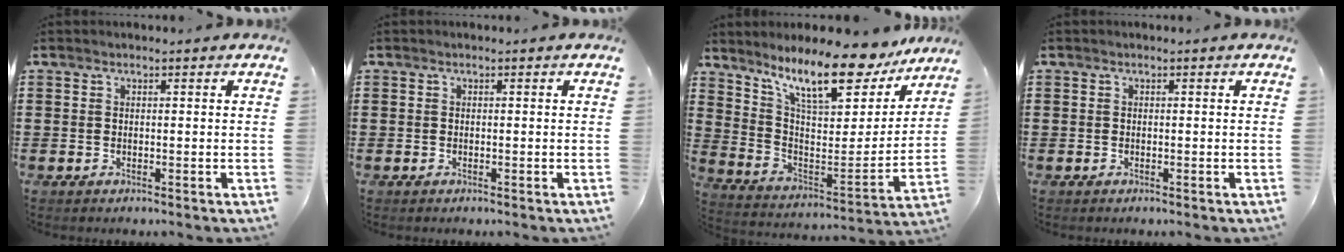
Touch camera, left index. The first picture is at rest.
{"total": 0.0}
{"total": 12.7, "force": [10.4, 2.6, 6.9], "torque": [-0.145, -0.074, 0.173]}
{"total": 0.0}